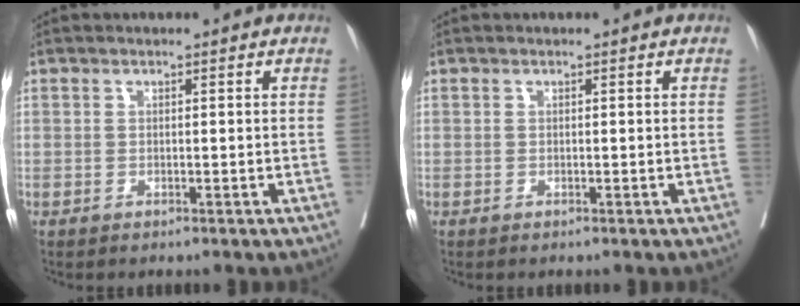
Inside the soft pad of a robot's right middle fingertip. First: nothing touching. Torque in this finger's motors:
{"motor_torque": [-0.03, -0.05, 0.00, 0.01]}